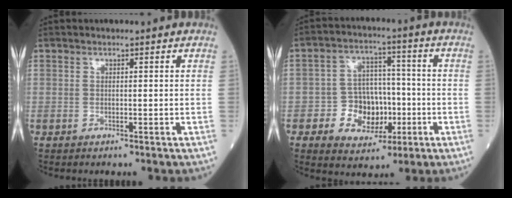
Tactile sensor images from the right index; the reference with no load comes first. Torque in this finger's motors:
{"motor_torque": [0.81, 0.01, 0.09, 0.04]}